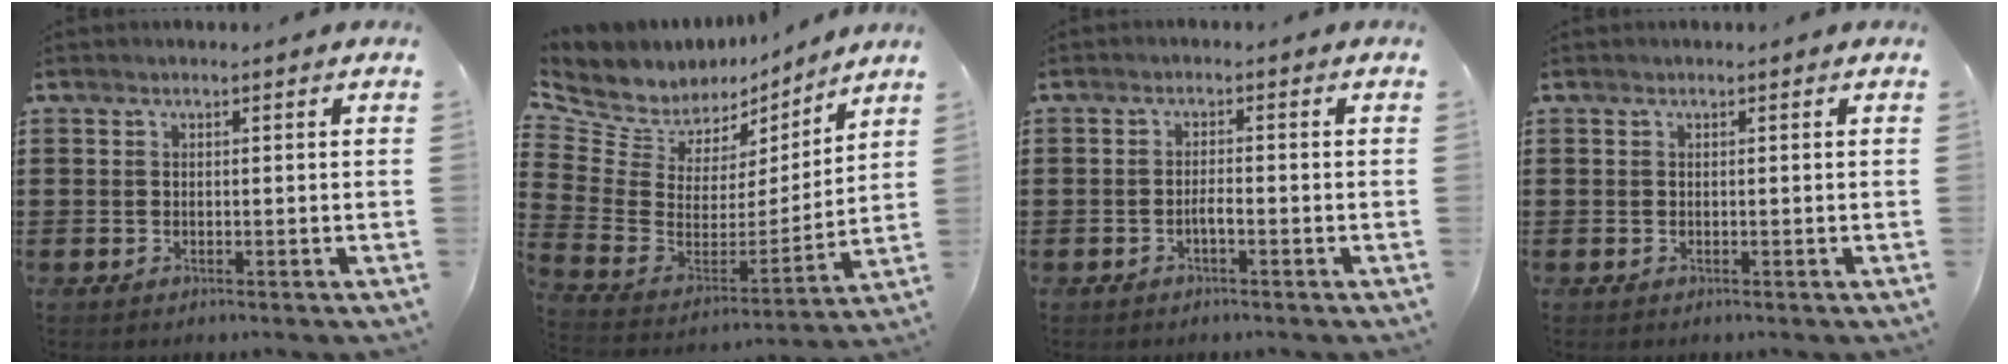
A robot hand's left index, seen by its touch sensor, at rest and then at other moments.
{"total": 7.2, "force": [6.0, 3.9, 1.3], "torque": [-0.072, -0.051, 0.108]}
{"total": 1.5, "force": [-0.8, 0.3, 1.3], "torque": [-0.025, 0.000, -0.014]}
{"total": 0.0}